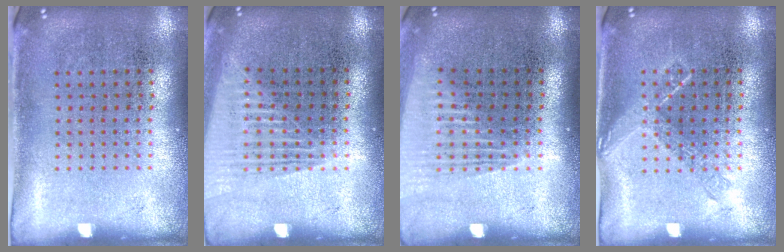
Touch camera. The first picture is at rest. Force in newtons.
{"total": 1.3, "press": 1.3, "slide": 0.2}
{"total": 1.4, "press": 1.3, "slide": 0.6}
{"total": 1.0, "press": 0.9, "slide": 0.2}